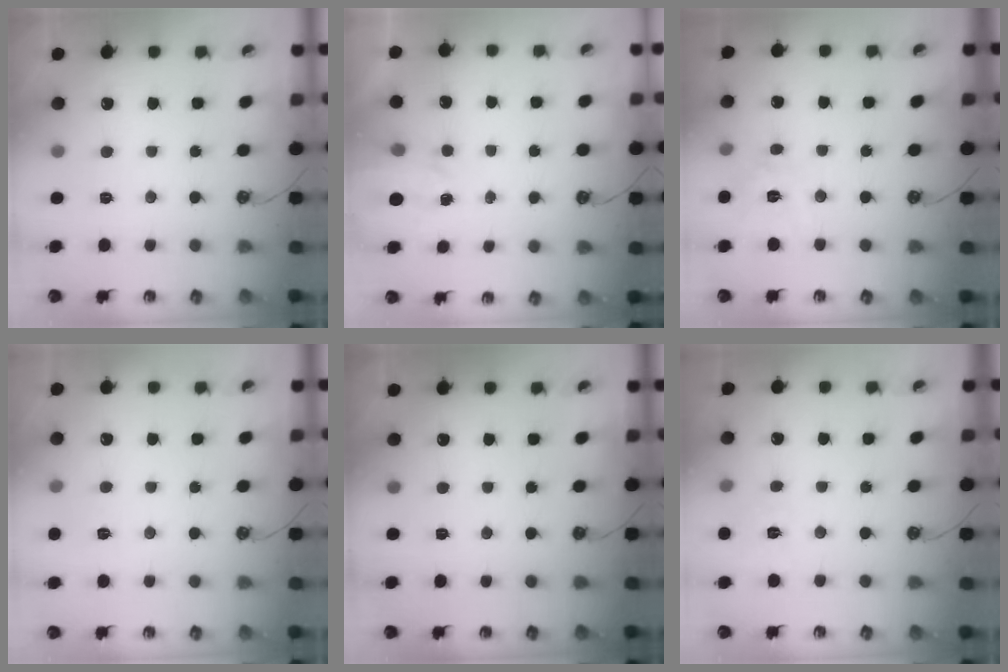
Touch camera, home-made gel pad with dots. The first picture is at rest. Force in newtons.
{"total": 2.6, "press": 2.6, "slide": 0.3}
{"total": 10.3, "press": 10.3, "slide": 0.7}
{"total": 6.1, "press": 6.1, "slide": 0.7}
{"total": 0.0}
{"total": 6.2, "press": 6.2, "slide": 0.7}